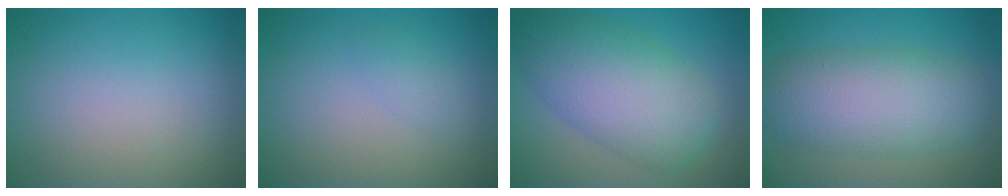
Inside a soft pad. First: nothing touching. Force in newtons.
{"total": 1.1, "press": 1.1, "slide": 0.0}
{"total": 8.5, "press": 8.5, "slide": 0.4}
{"total": 7.5, "press": 7.4, "slide": 0.4}